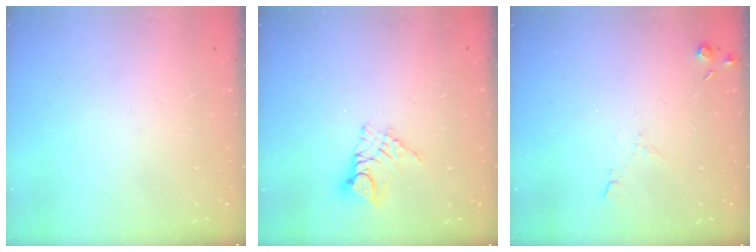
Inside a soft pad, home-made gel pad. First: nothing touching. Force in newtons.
{"total": 9.0, "press": 9.0, "slide": 0.8}
{"total": 6.5, "press": 6.4, "slide": 0.9}